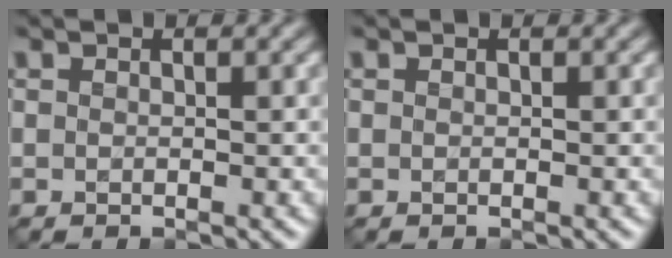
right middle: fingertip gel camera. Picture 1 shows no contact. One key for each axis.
{"total": 0.0}